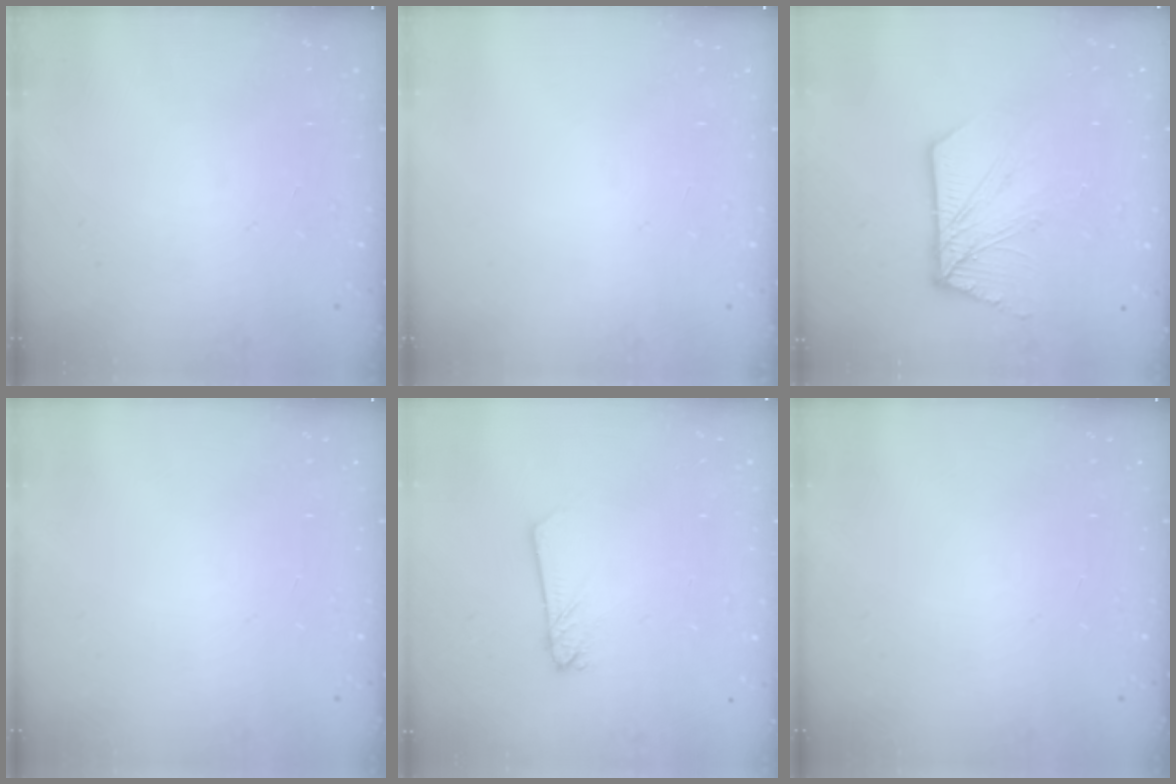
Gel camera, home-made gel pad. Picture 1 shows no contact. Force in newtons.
{"total": 0.0}
{"total": 11.5, "press": 11.4, "slide": 1.0}
{"total": 0.0}
{"total": 2.2, "press": 2.2, "slide": 0.1}
{"total": 0.0}